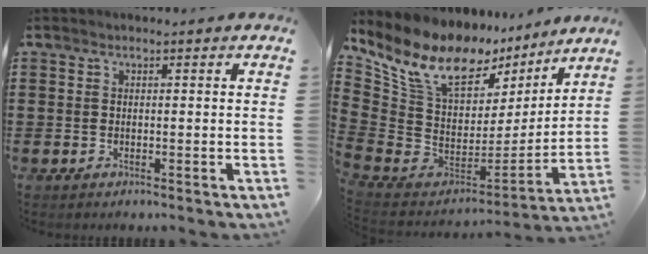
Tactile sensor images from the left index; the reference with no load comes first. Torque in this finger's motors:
{"motor_torque": [2.14, 0.00, 1.05, 0.21]}